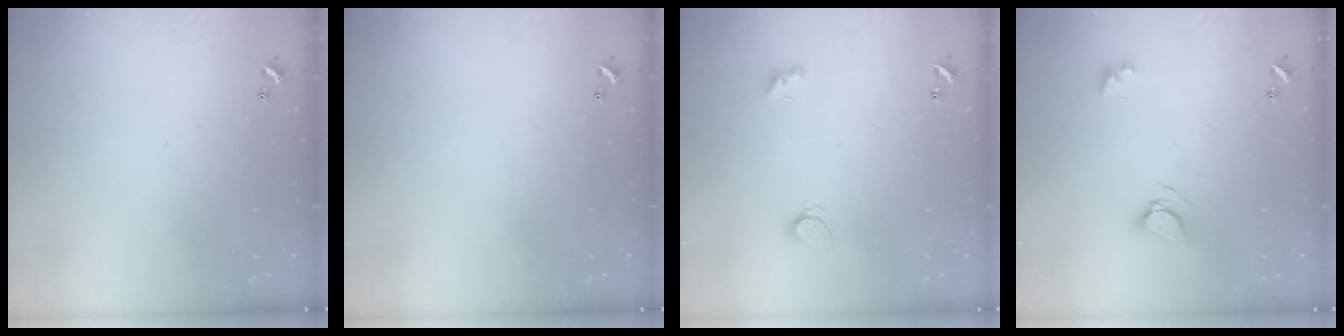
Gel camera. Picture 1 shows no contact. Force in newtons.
{"total": 0.0}
{"total": 2.0, "press": 2.0, "slide": 0.4}
{"total": 4.7, "press": 4.7, "slide": 0.5}